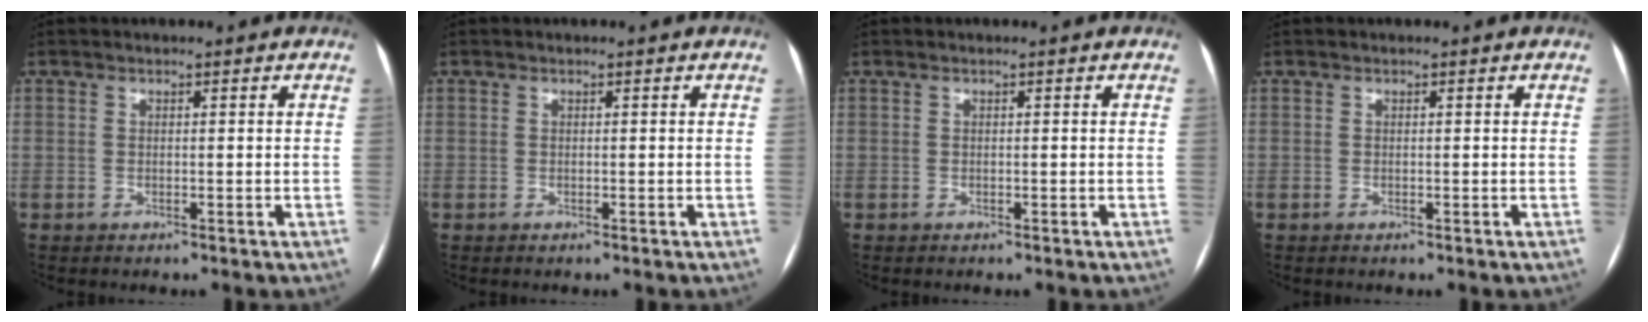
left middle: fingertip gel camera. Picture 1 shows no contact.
{"total": 0.0}
{"total": 0.0}
{"total": 0.0}